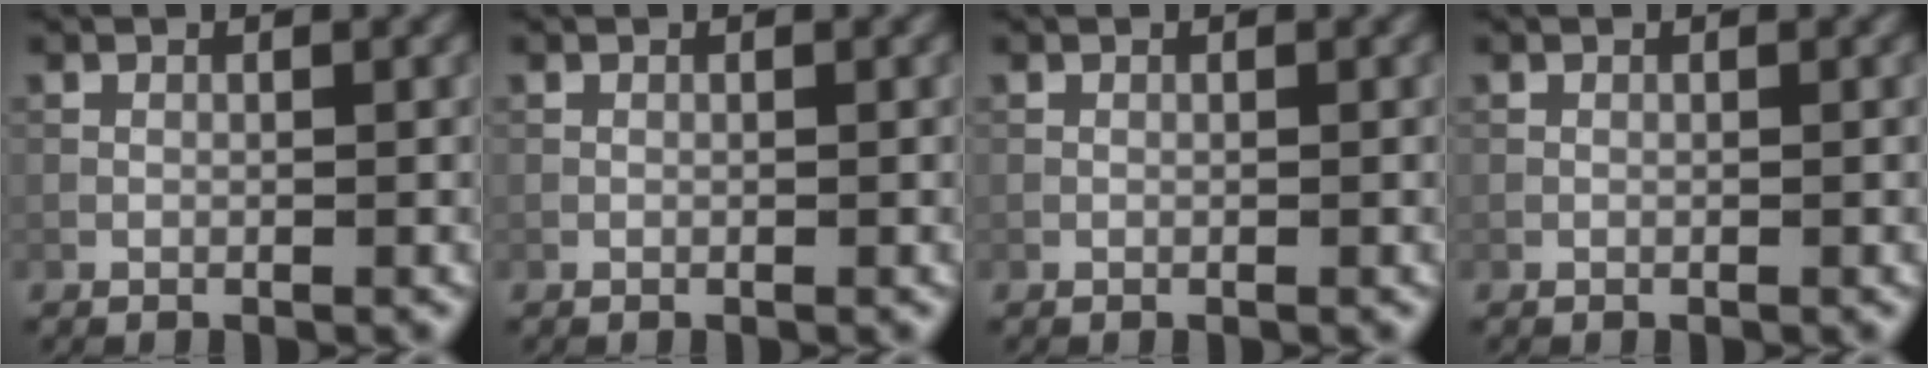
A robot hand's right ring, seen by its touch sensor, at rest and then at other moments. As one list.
[{"total": 0.0}, {"total": 0.0}, {"total": 0.0}]